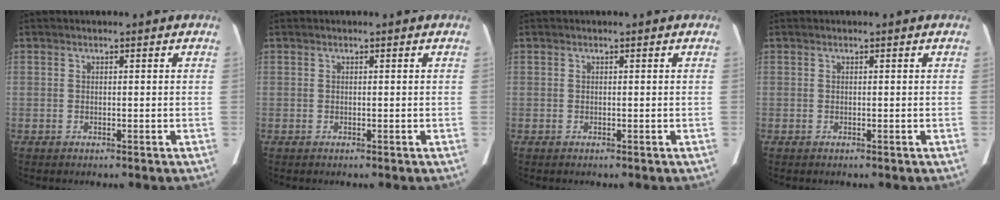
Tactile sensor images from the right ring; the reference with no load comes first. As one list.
[{"total": 0.0}, {"total": 0.0}, {"total": 0.0}]